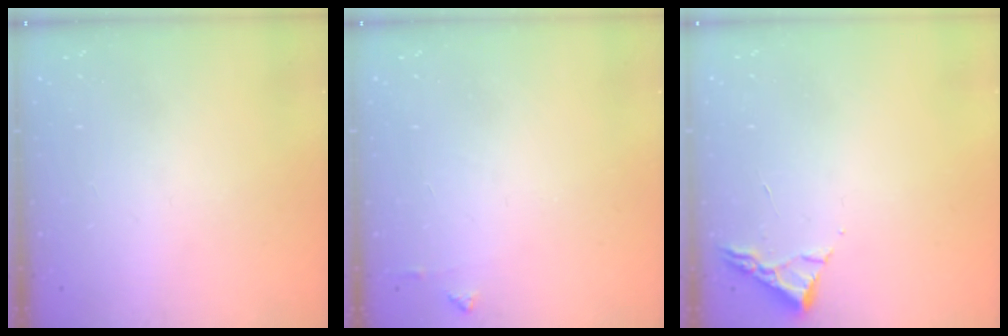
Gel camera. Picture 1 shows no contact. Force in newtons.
{"total": 3.5, "press": 3.4, "slide": 0.5}
{"total": 3.0, "press": 2.9, "slide": 0.4}